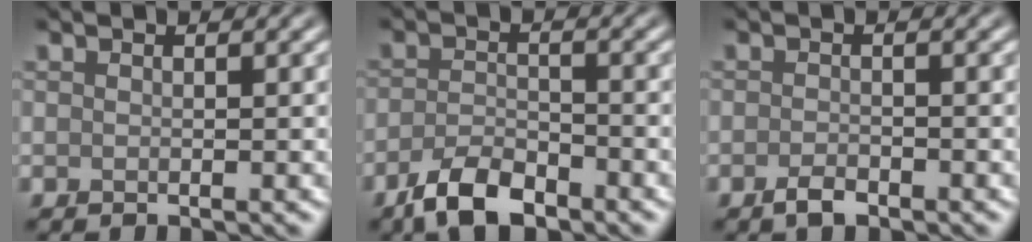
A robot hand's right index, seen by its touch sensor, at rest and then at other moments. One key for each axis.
{"total": 4.4, "fx": -3.1, "fy": 1.8, "fz": 2.6, "tx": -0.046, "ty": -0.004, "tz": -0.064}
{"total": 1.4, "fx": -1.0, "fy": 0.6, "fz": 0.9, "tx": -0.018, "ty": 0.000, "tz": -0.021}